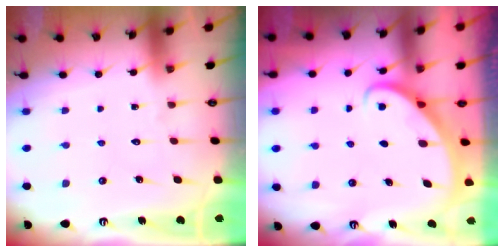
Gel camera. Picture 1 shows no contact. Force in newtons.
{"total": 2.9, "press": 2.9, "slide": 0.2}